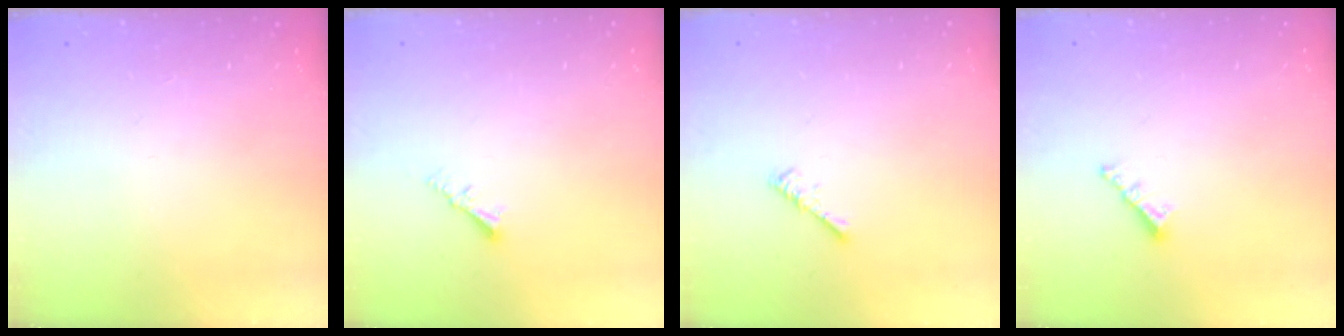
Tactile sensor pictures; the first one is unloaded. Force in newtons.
{"total": 2.2, "press": 2.2, "slide": 0.4}
{"total": 0.9, "press": 0.9, "slide": 0.3}
{"total": 3.6, "press": 3.6, "slide": 0.4}